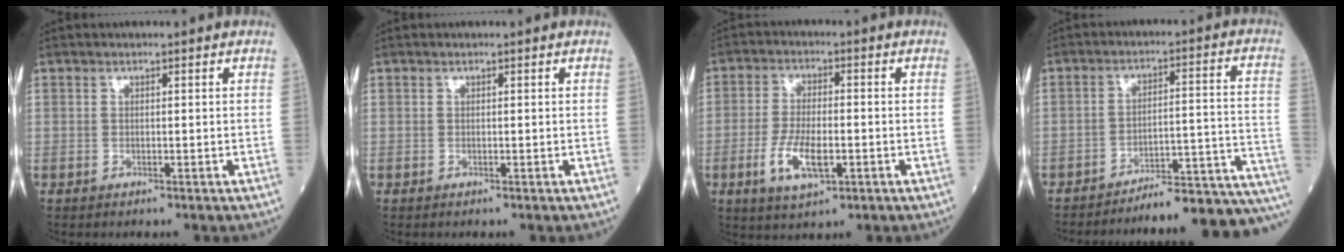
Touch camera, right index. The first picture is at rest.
{"total": 0.0}
{"total": 7.8, "force": [-2.5, 2.7, 6.8], "torque": [-0.140, -0.007, -0.043]}
{"total": 18.0, "force": [-17.0, -0.5, 5.9], "torque": [-0.019, 0.028, -0.223]}